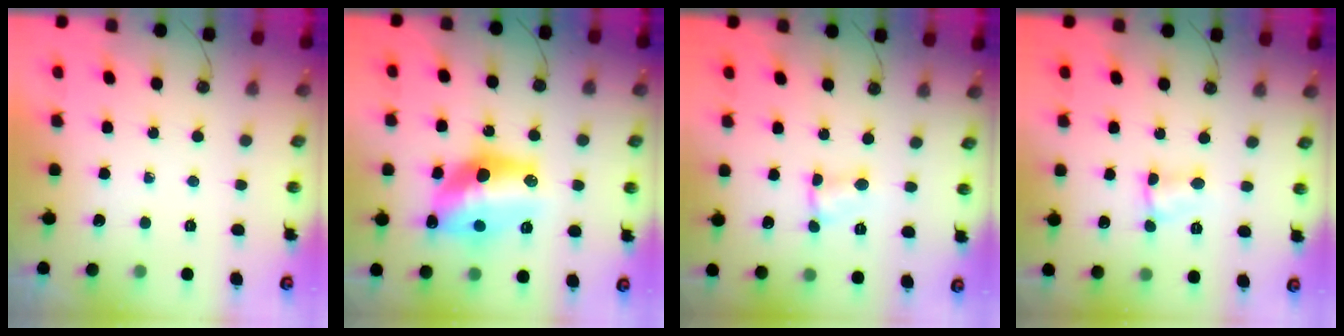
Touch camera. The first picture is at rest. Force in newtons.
{"total": 16.3, "press": 16.2, "slide": 1.5}
{"total": 2.1, "press": 2.1, "slide": 0.3}
{"total": 2.8, "press": 2.8, "slide": 0.3}